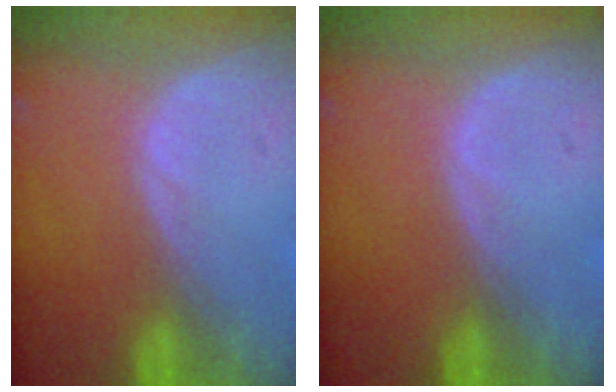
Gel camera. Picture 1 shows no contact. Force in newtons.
{"total": 0.0}